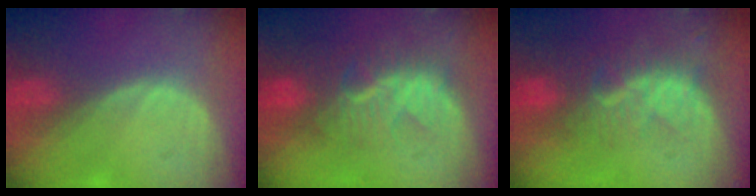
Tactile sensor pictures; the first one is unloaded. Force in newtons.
{"total": 8.6, "press": 8.0, "slide": 2.9}
{"total": 8.1, "press": 7.4, "slide": 3.5}